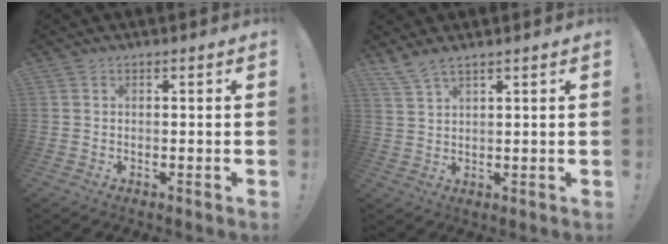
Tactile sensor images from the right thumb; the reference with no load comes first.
{"total": 4.2, "force": [3.6, 0.6, 2.1], "torque": [-0.051, -0.017, 0.069]}